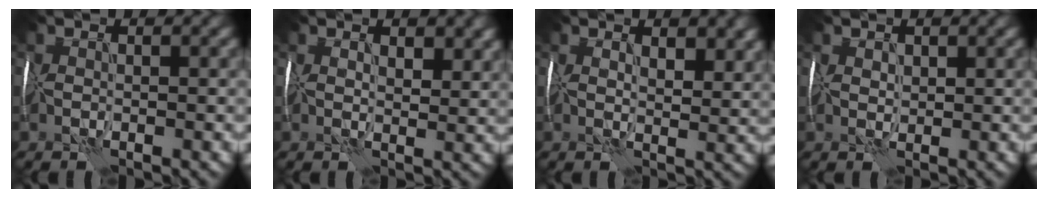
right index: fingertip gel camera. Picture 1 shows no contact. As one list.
[{"total": 3.2, "force": [1.5, 1.6, 2.3], "torque": [-0.031, 0.002, 0.024]}, {"total": 3.9, "force": [2.0, 1.7, 2.9], "torque": [-0.039, 0.001, 0.031]}, {"total": 1.4, "force": [1.0, 0.9, 0.5], "torque": [-0.011, 0.001, 0.019]}]